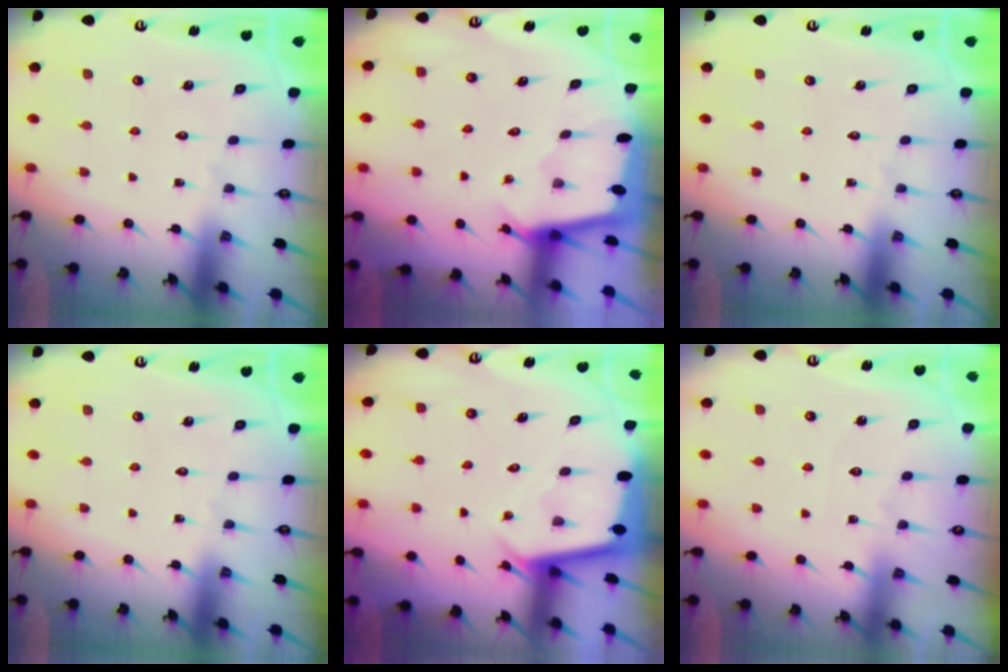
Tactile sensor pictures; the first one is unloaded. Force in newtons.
{"total": 1.6, "press": 1.6, "slide": 0.2}
{"total": 0.0}
{"total": 0.0}
{"total": 2.4, "press": 2.4, "slide": 0.1}
{"total": 2.5, "press": 2.5, "slide": 0.4}